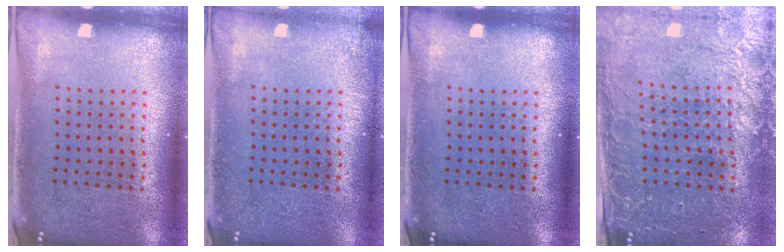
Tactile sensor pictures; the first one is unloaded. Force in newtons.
{"total": 0.9, "press": 0.9, "slide": 0.1}
{"total": 0.0}
{"total": 3.0, "press": 2.8, "slide": 1.1}